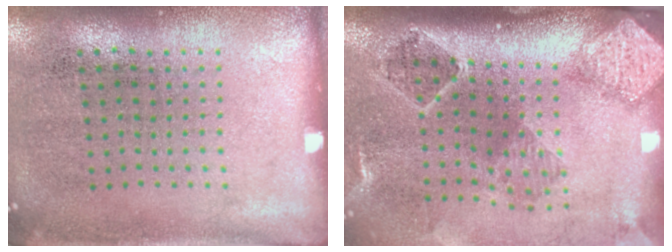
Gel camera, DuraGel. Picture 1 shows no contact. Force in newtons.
{"total": 2.8, "press": 1.9, "slide": 2.1}